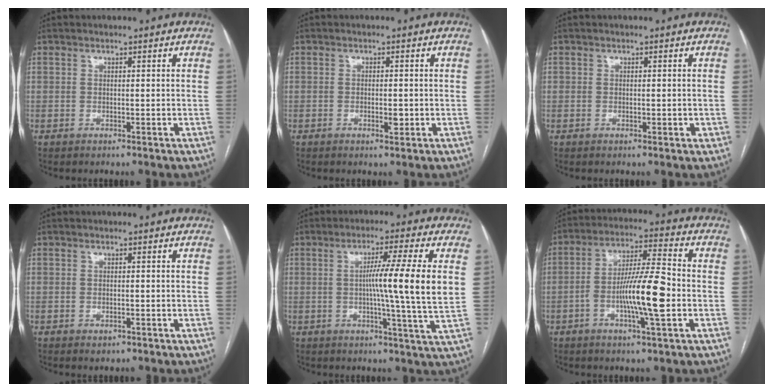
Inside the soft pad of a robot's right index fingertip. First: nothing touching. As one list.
[{"total": 1.7, "force": [-0.5, 0.6, 1.5], "torque": [-0.025, -0.001, -0.006]}, {"total": 1.3, "force": [-0.2, 0.9, 0.8], "torque": [-0.008, 0.004, 0.000]}, {"total": 1.2, "force": [-0.7, 0.6, 0.8], "torque": [-0.012, -0.001, -0.004]}, {"total": 11.7, "force": [1.2, -1.9, 11.5], "torque": [-0.180, -0.007, 0.014]}, {"total": 11.4, "force": [-2.7, 0.9, 11.0], "torque": [-0.198, 0.005, -0.052]}]